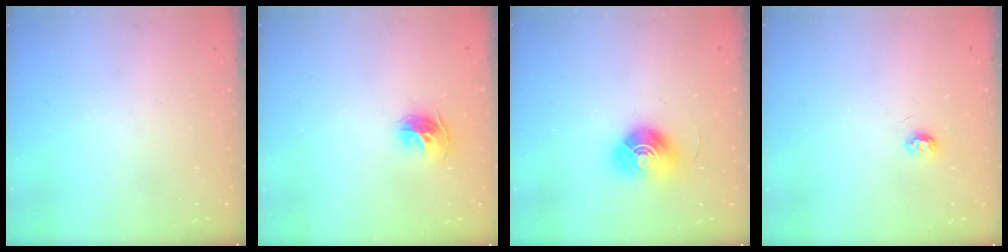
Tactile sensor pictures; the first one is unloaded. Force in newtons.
{"total": 9.2, "press": 9.1, "slide": 0.9}
{"total": 10.4, "press": 10.4, "slide": 0.3}
{"total": 4.3, "press": 4.3, "slide": 0.5}